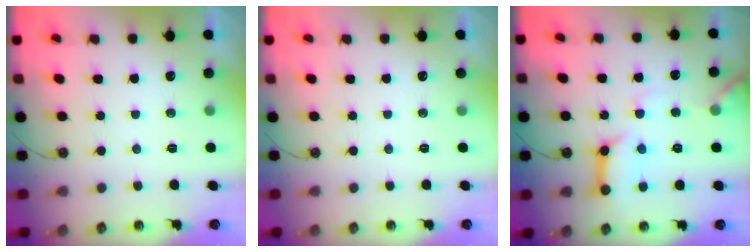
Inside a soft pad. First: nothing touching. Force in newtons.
{"total": 0.0}
{"total": 12.2, "press": 12.1, "slide": 1.3}